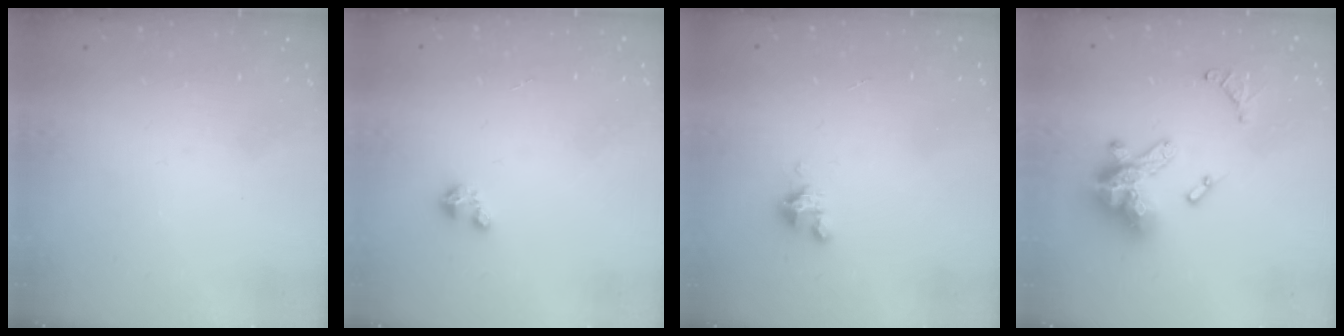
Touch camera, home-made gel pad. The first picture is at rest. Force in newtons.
{"total": 1.5, "press": 1.5, "slide": 0.1}
{"total": 2.8, "press": 2.8, "slide": 0.2}
{"total": 15.9, "press": 15.8, "slide": 2.0}